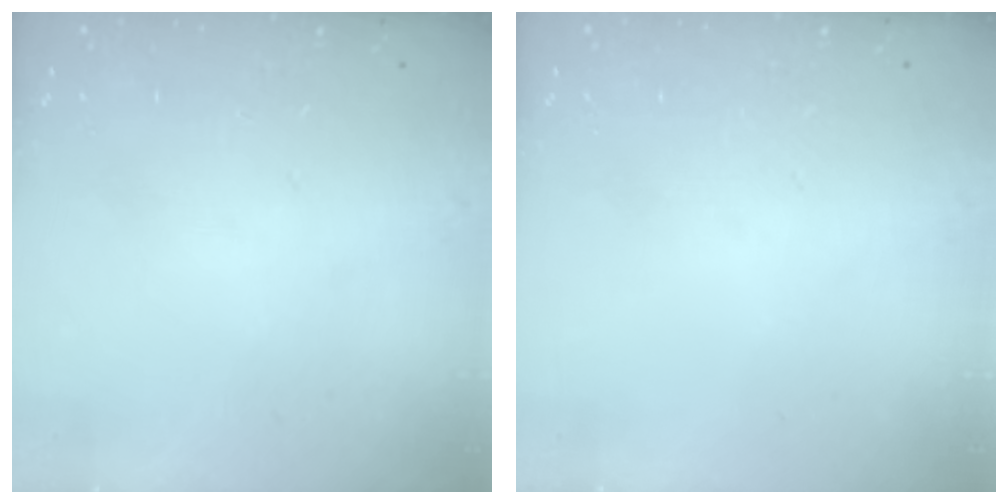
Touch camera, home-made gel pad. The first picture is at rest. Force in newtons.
{"total": 0.0}